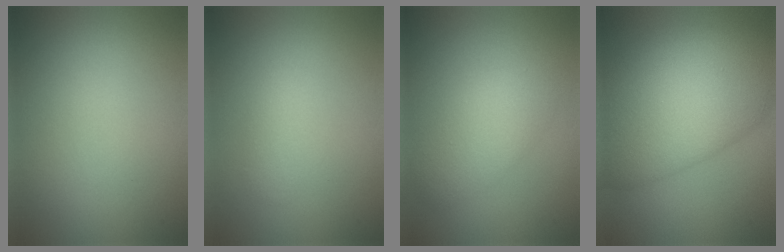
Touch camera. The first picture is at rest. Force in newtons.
{"total": 1.4, "press": 1.4, "slide": 0.1}
{"total": 3.6, "press": 3.6, "slide": 0.1}
{"total": 12.6, "press": 12.6, "slide": 0.5}